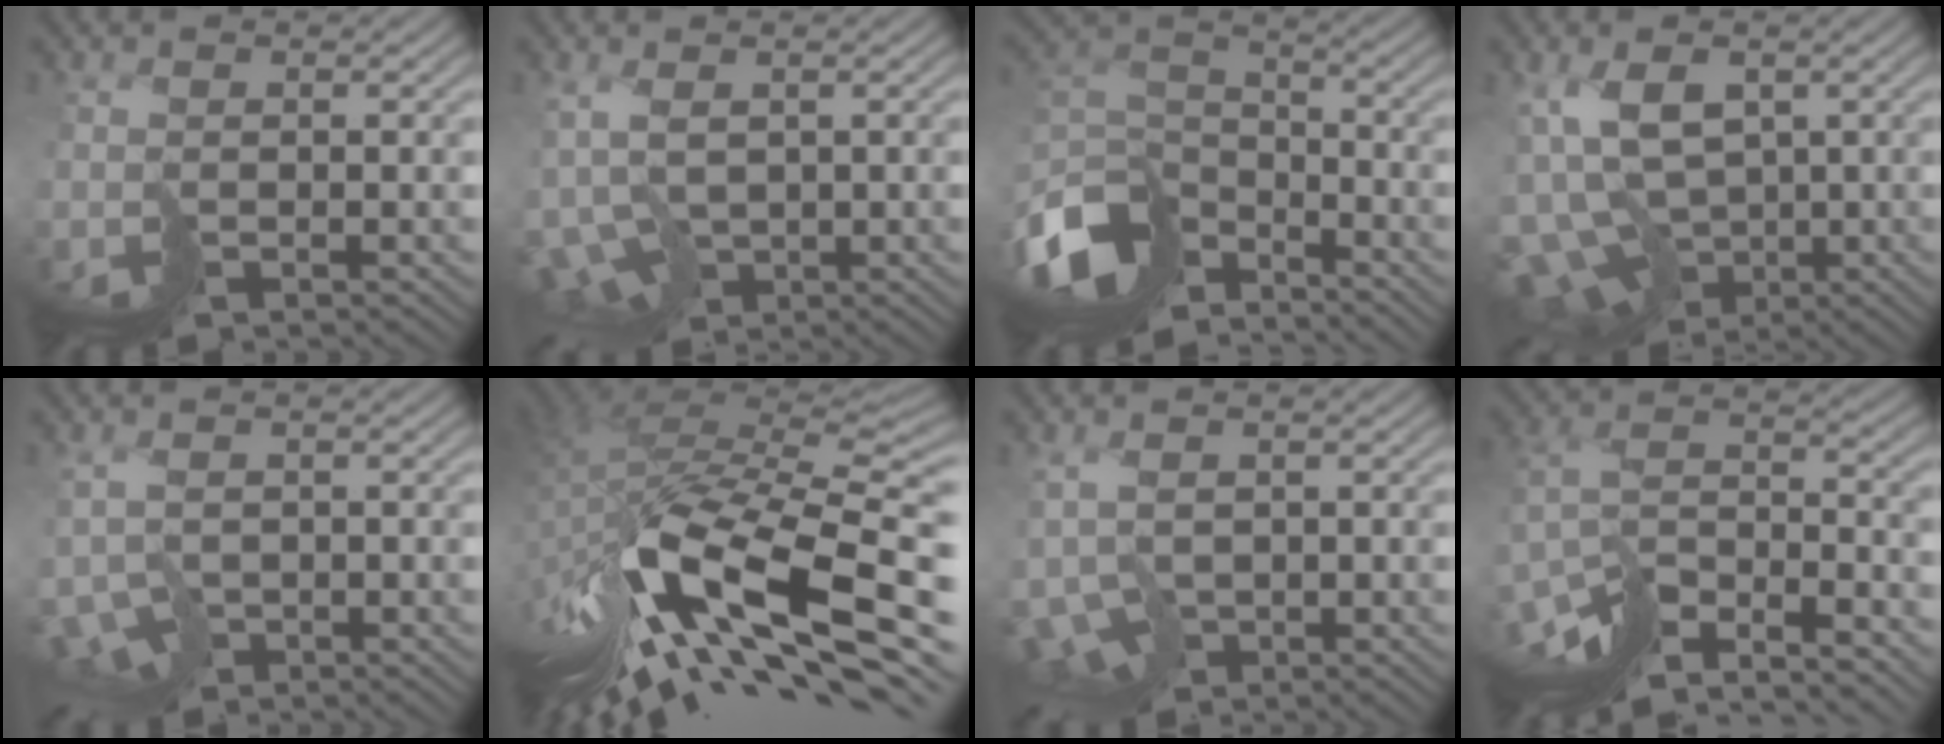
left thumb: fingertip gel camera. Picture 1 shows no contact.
{"total": 7.0, "force": [-1.3, 4.2, 5.5], "torque": [-0.134, -0.020, -0.013]}
{"total": 12.1, "force": [-8.7, 5.9, 6.0], "torque": [-0.157, -0.006, -0.176]}
{"total": 12.4, "force": [-2.6, 7.4, 9.6], "torque": [-0.194, -0.025, -0.033]}
{"total": 4.3, "force": [-1.5, 2.7, 2.9], "torque": [-0.063, -0.010, -0.023]}
{"total": 16.7, "force": [-7.5, 6.1, 13.6], "torque": [-0.279, 0.009, -0.134]}
{"total": 5.2, "force": [-1.3, 3.3, 3.7], "torque": [-0.089, -0.013, -0.017]}
{"total": 11.8, "force": [-9.4, 2.7, 6.5], "torque": [-0.129, 0.001, -0.167]}